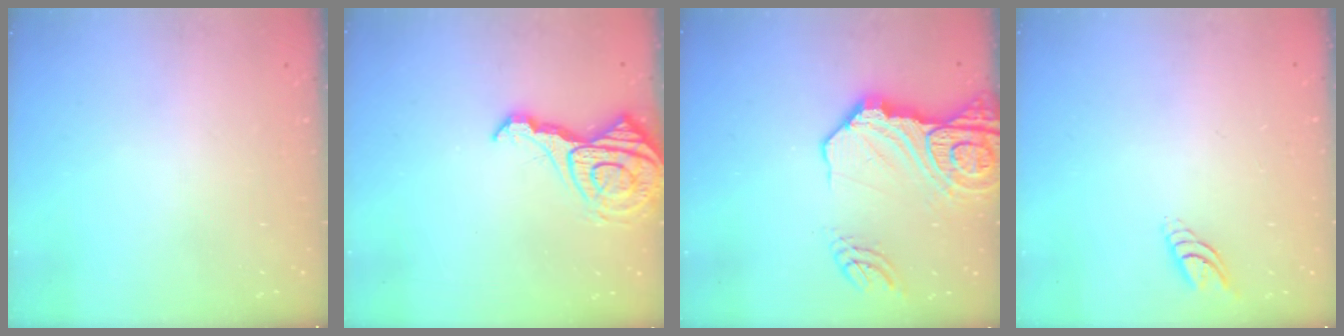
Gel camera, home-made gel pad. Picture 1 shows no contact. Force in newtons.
{"total": 12.8, "press": 12.8, "slide": 1.0}
{"total": 19.4, "press": 19.2, "slide": 2.3}
{"total": 5.7, "press": 5.6, "slide": 0.7}